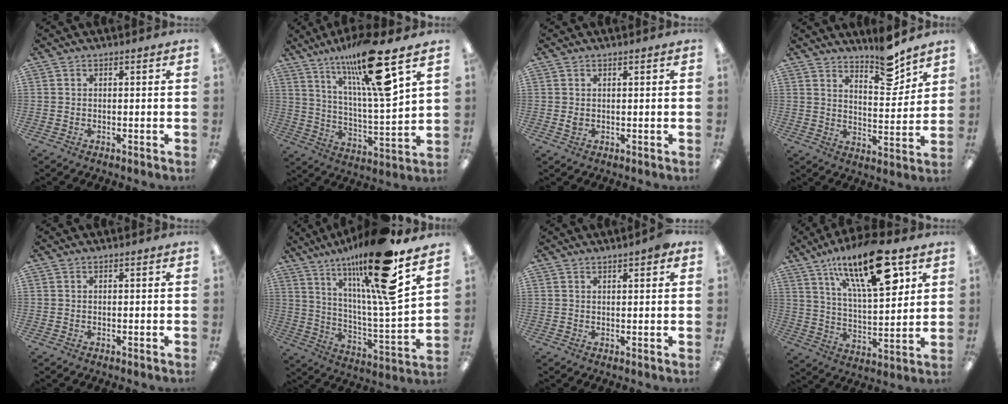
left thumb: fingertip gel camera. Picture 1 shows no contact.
{"total": 21.7, "force": [14.5, 3.2, 15.7], "torque": [-0.282, -0.068, 0.227]}
{"total": 1.6, "force": [0.3, 0.9, 1.2], "torque": [-0.026, 0.003, 0.005]}
{"total": 10.6, "force": [8.6, 3.6, 5.2], "torque": [-0.046, -0.068, 0.145]}
{"total": 0.0}
{"total": 22.8, "force": [16.3, 2.9, 15.6], "torque": [-0.266, -0.095, 0.252]}
{"total": 2.8, "force": [1.9, 0.6, 2.0], "torque": [-0.026, -0.003, 0.029]}
{"total": 22.7, "force": [12.5, 8.4, 17.1], "torque": [-0.262, -0.053, 0.200]}